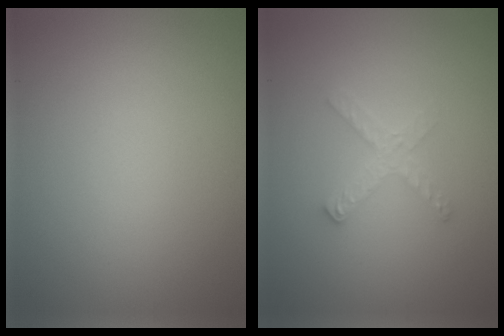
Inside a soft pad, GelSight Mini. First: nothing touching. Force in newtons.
{"total": 2.0, "press": 2.0, "slide": 0.2}